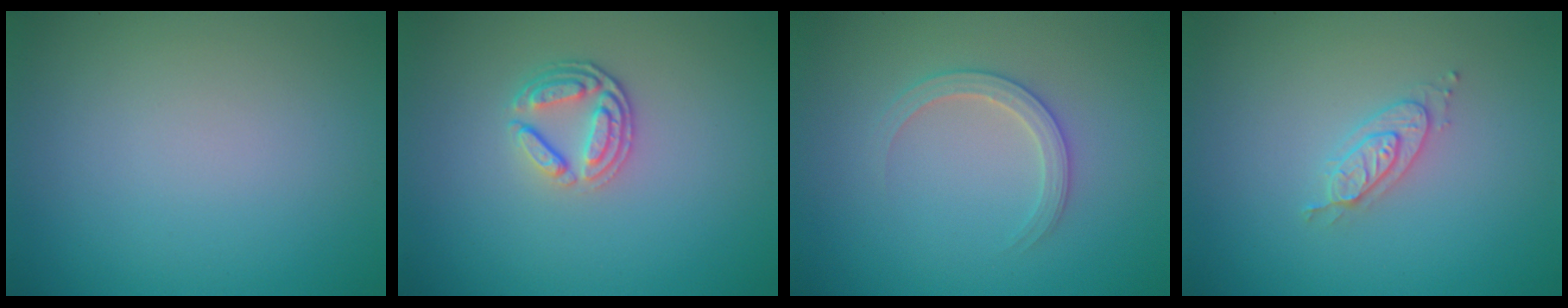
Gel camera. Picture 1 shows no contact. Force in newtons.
{"total": 2.9, "press": 2.5, "slide": 1.5}
{"total": 2.2, "press": 2.2, "slide": 0.2}
{"total": 2.2, "press": 2.2, "slide": 0.3}